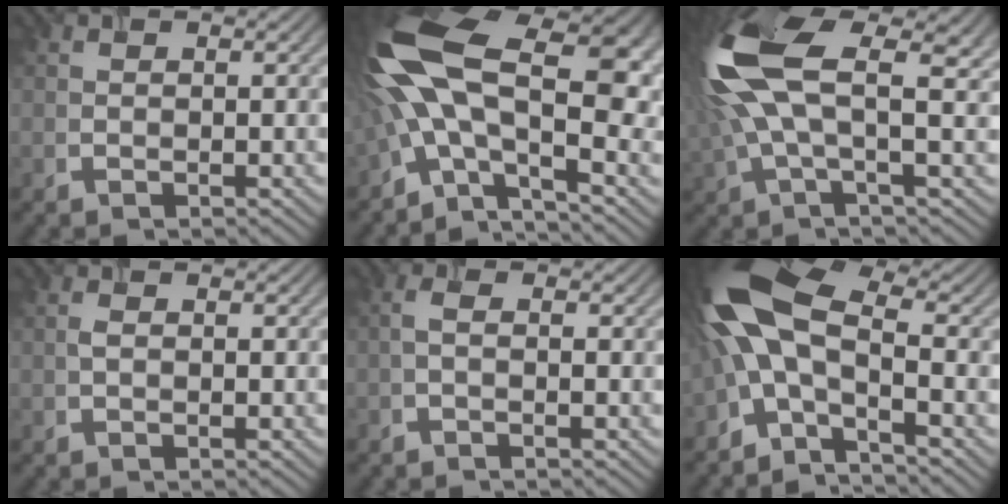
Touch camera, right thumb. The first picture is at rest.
{"total": 17.5, "force": [-0.8, 7.6, 15.7], "torque": [-0.316, 0.020, -0.022]}
{"total": 15.1, "force": [3.0, 5.6, 13.7], "torque": [-0.334, 0.011, 0.056]}
{"total": 0.8, "force": [-0.4, 0.3, 0.6], "torque": [-0.015, 0.003, -0.006]}
{"total": 1.3, "force": [-0.7, 0.2, 1.0], "torque": [-0.024, 0.007, -0.018]}
{"total": 11.6, "force": [-1.7, 5.1, 10.3], "torque": [-0.238, 0.022, -0.055]}